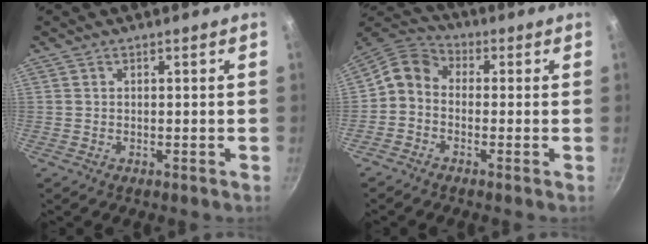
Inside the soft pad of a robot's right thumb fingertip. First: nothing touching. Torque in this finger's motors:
{"motor_torque": [-0.51, 0.14, -0.02, 0.05, 0.16]}